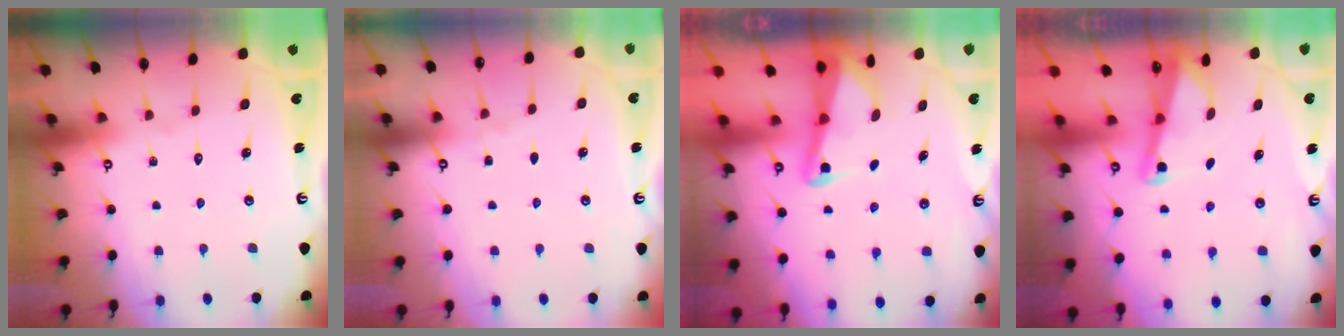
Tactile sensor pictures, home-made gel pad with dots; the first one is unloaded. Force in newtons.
{"total": 2.4, "press": 2.4, "slide": 0.5}
{"total": 2.3, "press": 2.3, "slide": 0.2}
{"total": 2.1, "press": 2.0, "slide": 0.3}